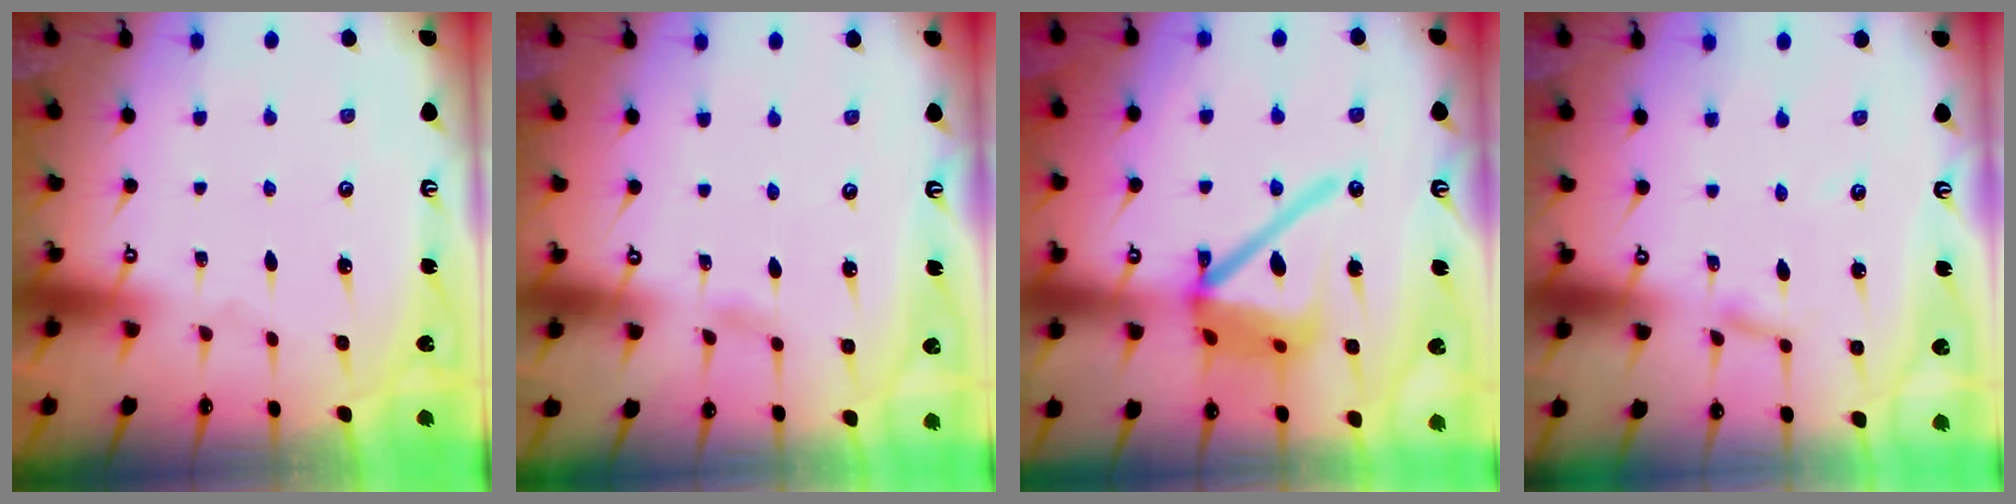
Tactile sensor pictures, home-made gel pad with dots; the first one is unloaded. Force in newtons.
{"total": 3.4, "press": 3.4, "slide": 0.3}
{"total": 17.1, "press": 16.9, "slide": 2.6}
{"total": 2.7, "press": 2.7, "slide": 0.3}